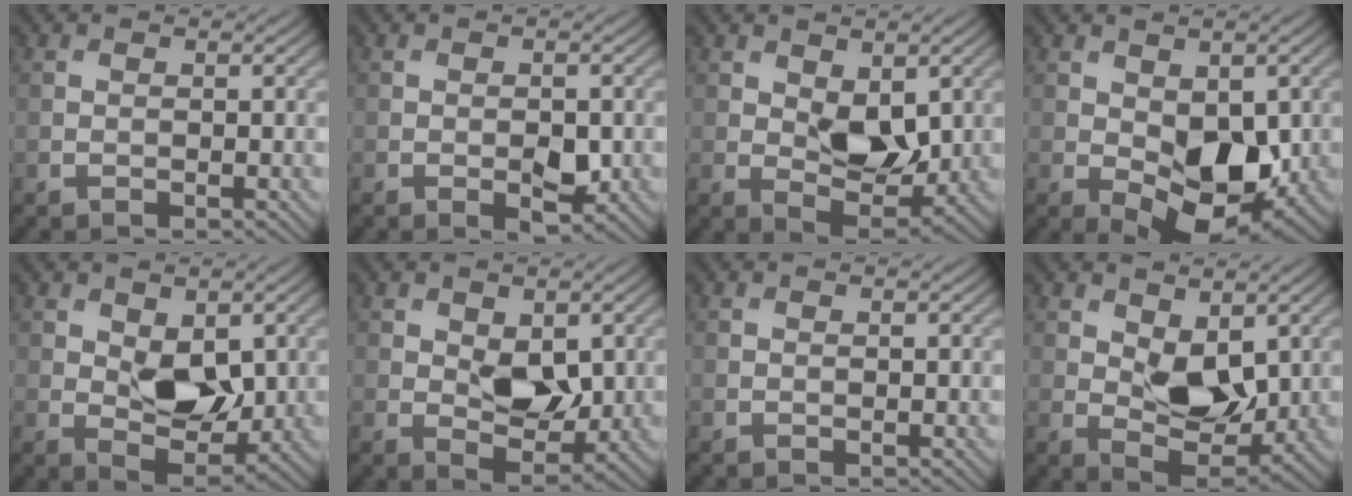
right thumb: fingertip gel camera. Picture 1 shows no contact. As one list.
[{"total": 3.0, "force": [-0.7, 1.4, 2.5], "torque": [-0.035, -0.004, -0.008]}, {"total": 6.1, "force": [1.1, 3.6, 4.8], "torque": [-0.083, -0.010, 0.025]}, {"total": 9.7, "force": [-1.5, 5.6, 7.8], "torque": [-0.123, -0.021, -0.017]}, {"total": 6.2, "force": [0.9, 3.8, 4.8], "torque": [-0.083, -0.011, 0.022]}, {"total": 5.4, "force": [0.7, 3.3, 4.2], "torque": [-0.068, -0.009, 0.018]}, {"total": 0.0}, {"total": 6.7, "force": [1.8, 3.9, 5.1], "torque": [-0.095, -0.011, 0.033]}]